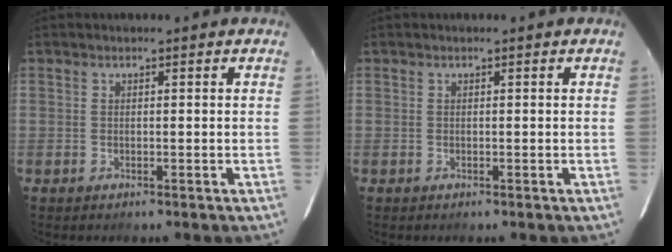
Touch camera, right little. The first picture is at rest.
{"total": 0.0}